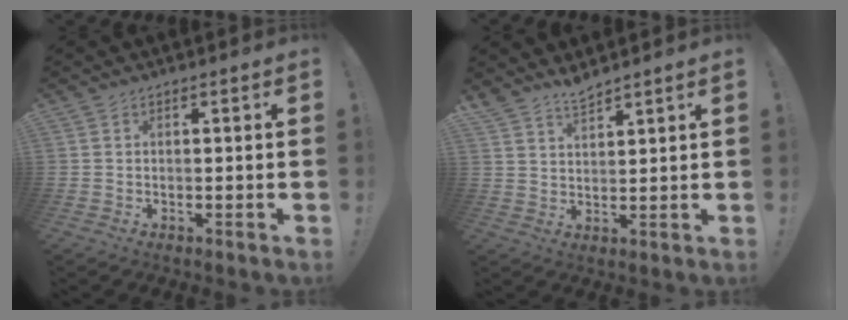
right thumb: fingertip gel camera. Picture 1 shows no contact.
{"total": 4.4, "force": [4.2, 0.7, 1.1], "torque": [-0.017, -0.032, 0.076]}